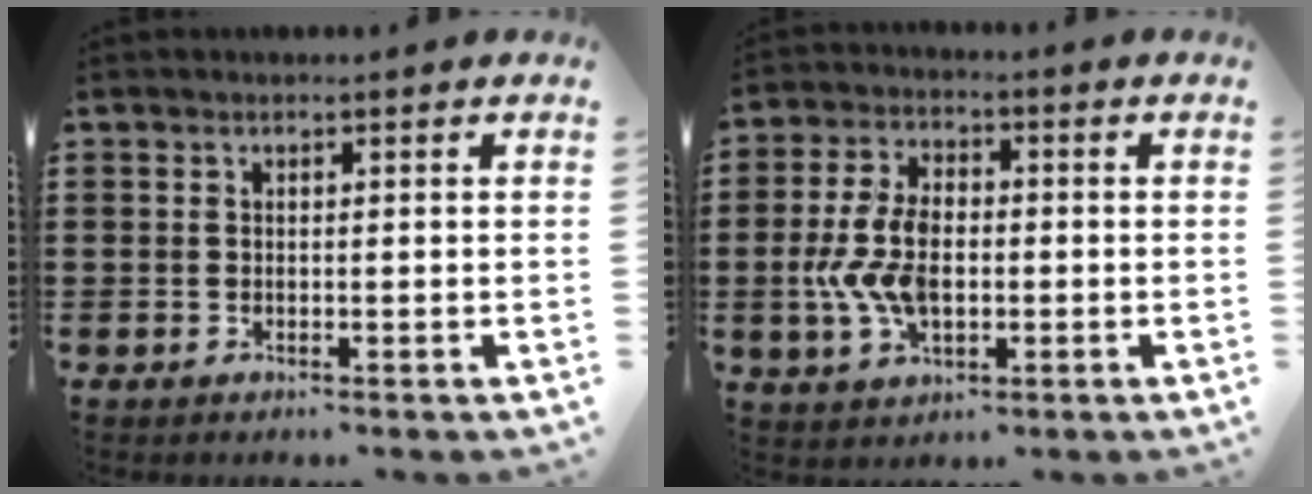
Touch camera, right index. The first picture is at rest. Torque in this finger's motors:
{"motor_torque": [2.13, 0.00, 0.41, 0.21]}